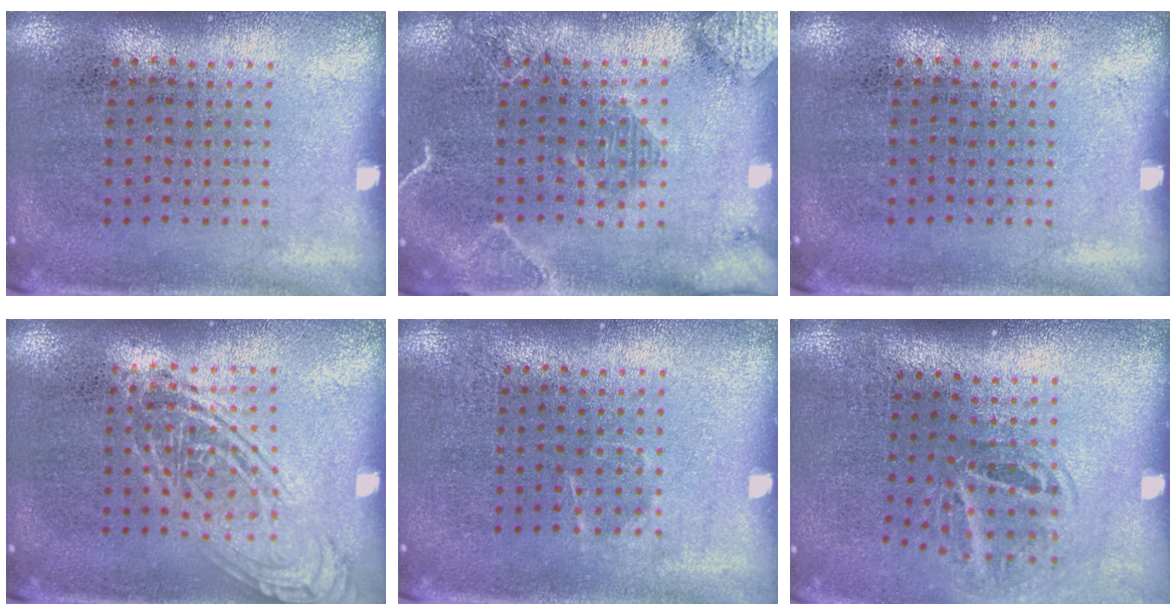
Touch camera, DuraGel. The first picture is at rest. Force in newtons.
{"total": 2.2, "press": 2.1, "slide": 0.6}
{"total": 0.0}
{"total": 2.5, "press": 2.4, "slide": 0.3}
{"total": 0.5, "press": 0.5, "slide": 0.2}
{"total": 1.9, "press": 1.2, "slide": 1.5}